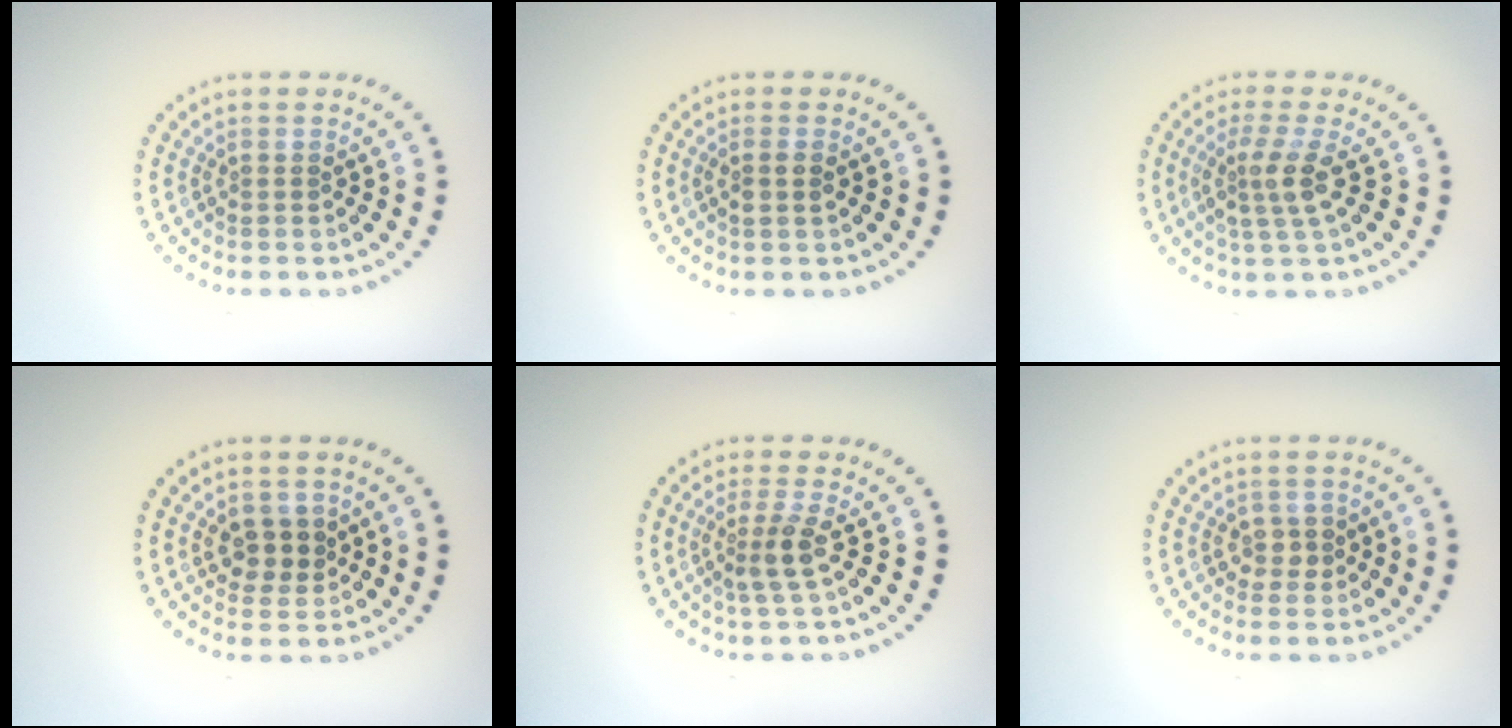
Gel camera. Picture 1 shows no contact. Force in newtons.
{"total": 1.2, "press": 1.0, "slide": 0.5}
{"total": 2.9, "press": 2.3, "slide": 1.8}
{"total": 2.5, "press": 2.3, "slide": 0.9}
{"total": 2.3, "press": 1.8, "slide": 1.4}
{"total": 1.5, "press": 1.4, "slide": 0.6}